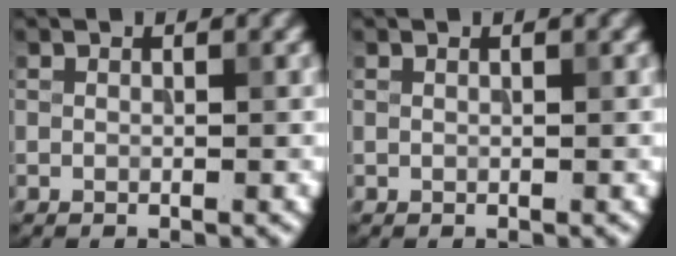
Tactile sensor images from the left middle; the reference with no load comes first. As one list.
[{"total": 0.0}]